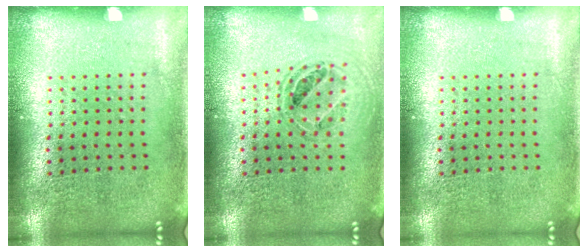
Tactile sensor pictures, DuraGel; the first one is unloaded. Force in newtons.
{"total": 0.8, "press": 0.8, "slide": 0.2}
{"total": 0.0}